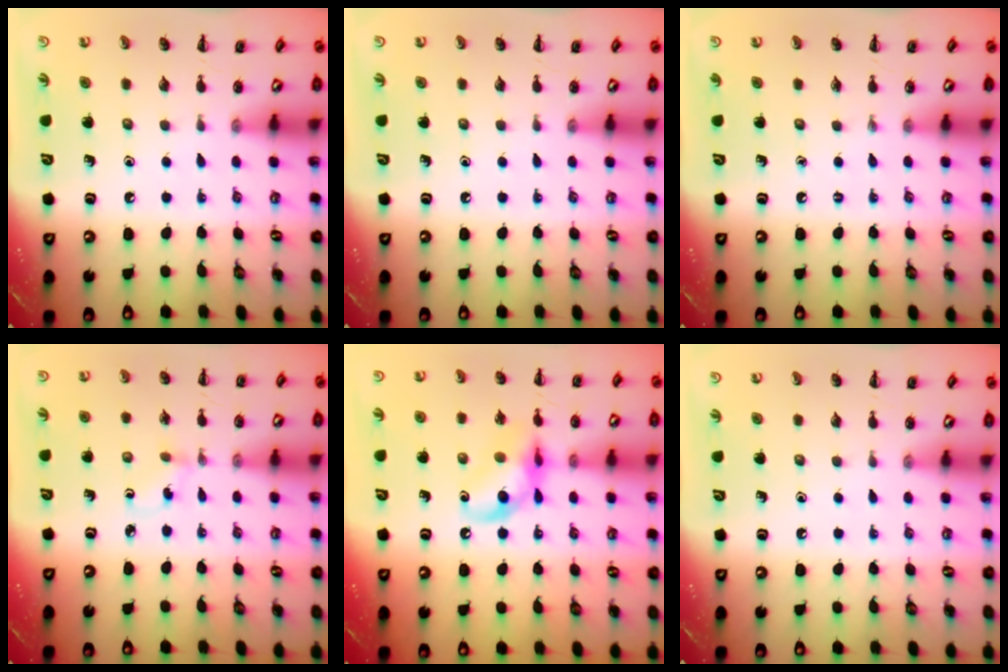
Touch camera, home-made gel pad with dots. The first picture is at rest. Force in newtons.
{"total": 0.0}
{"total": 0.0}
{"total": 1.4, "press": 1.2, "slide": 0.7}
{"total": 13.6, "press": 13.4, "slide": 2.7}
{"total": 0.0}